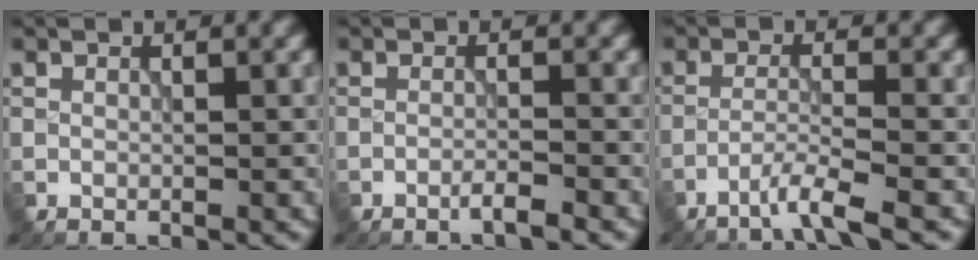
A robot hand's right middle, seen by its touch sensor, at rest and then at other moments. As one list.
[{"total": 1.5, "force": [-1.1, 0.1, 1.1], "torque": [-0.011, 0.005, -0.027]}, {"total": 3.1, "force": [-2.2, 0.0, 2.2], "torque": [-0.036, 0.003, -0.056]}]